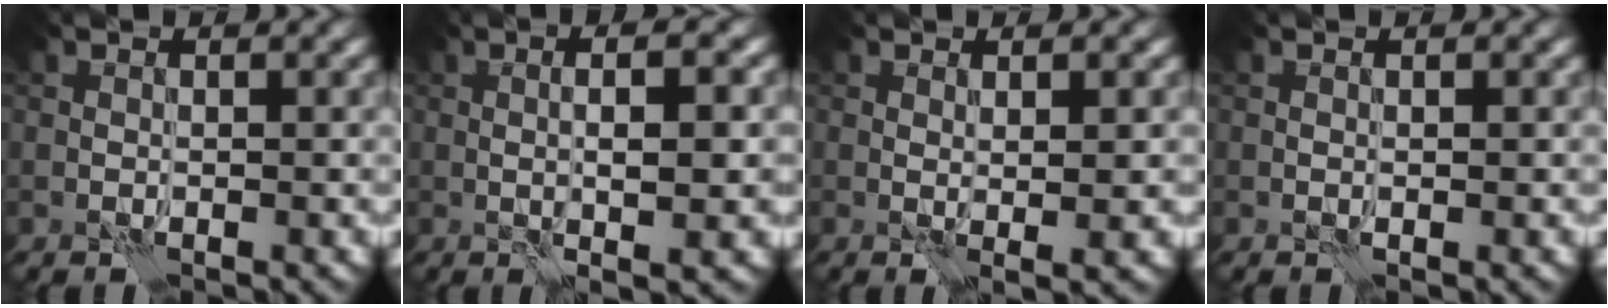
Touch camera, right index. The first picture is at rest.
{"total": 5.8, "force": [0.2, 1.3, 5.6], "torque": [-0.080, 0.007, 0.001]}
{"total": 2.5, "force": [0.4, 0.4, 2.4], "torque": [-0.037, -0.001, 0.006]}
{"total": 0.0}